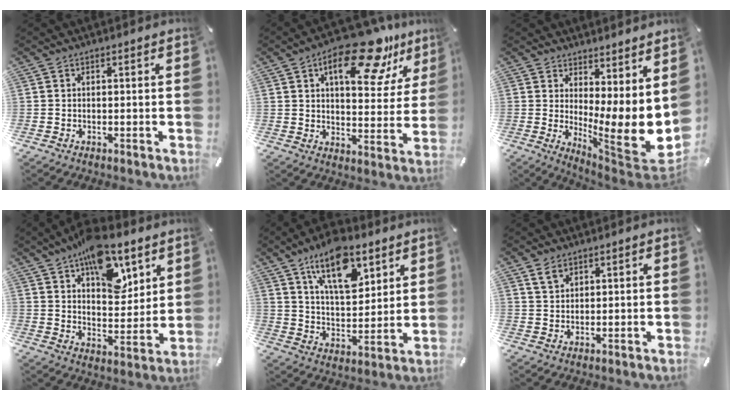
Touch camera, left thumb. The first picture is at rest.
{"total": 18.6, "force": [12.1, 7.9, 11.7], "torque": [-0.158, -0.072, 0.194]}
{"total": 12.3, "force": [-0.4, 2.8, 11.9], "torque": [-0.136, -0.056, 0.007]}
{"total": 15.4, "force": [9.3, 8.4, 8.9], "torque": [-0.119, -0.052, 0.163]}
{"total": 15.6, "force": [9.3, 8.0, 9.6], "torque": [-0.154, -0.035, 0.162]}
{"total": 3.1, "force": [2.2, 1.9, 1.0], "torque": [-0.021, 0.001, 0.042]}